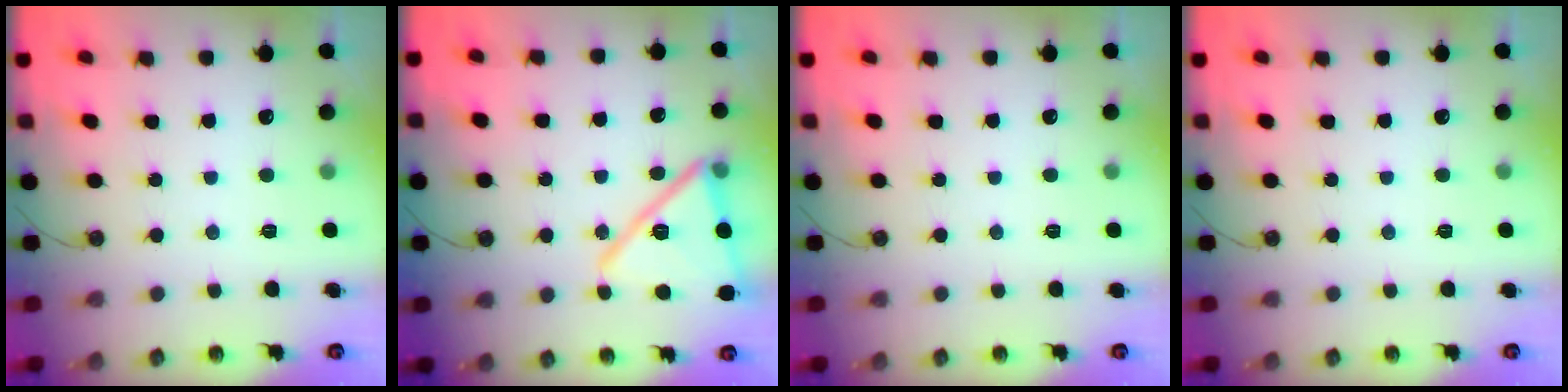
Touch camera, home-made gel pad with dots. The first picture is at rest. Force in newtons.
{"total": 17.8, "press": 16.4, "slide": 7.0}
{"total": 0.5, "press": 0.5, "slide": 0.2}
{"total": 0.0}